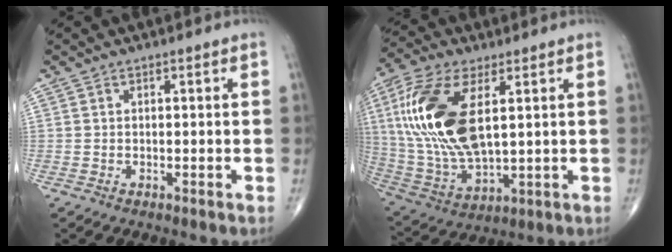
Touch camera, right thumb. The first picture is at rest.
{"total": 20.6, "force": [4.6, 9.7, 17.6], "torque": [-0.380, -0.018, 0.091]}